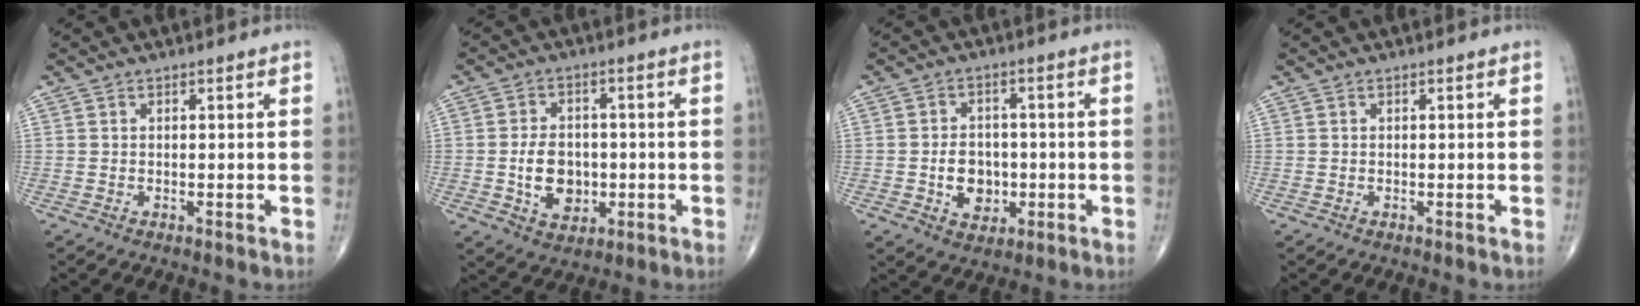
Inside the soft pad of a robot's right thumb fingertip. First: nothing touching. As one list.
[{"total": 8.7, "force": [-1.3, 6.3, 5.9], "torque": [-0.075, 0.007, -0.017]}, {"total": 7.2, "force": [-1.4, 5.6, 4.4], "torque": [-0.041, 0.010, -0.018]}, {"total": 0.0}]